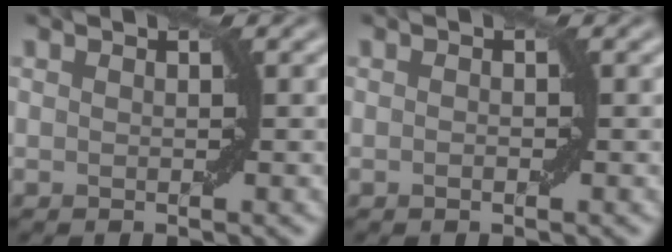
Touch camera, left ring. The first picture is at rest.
{"total": 0.5, "force": [-0.2, 0.2, 0.4], "torque": [-0.007, 0.002, -0.002]}